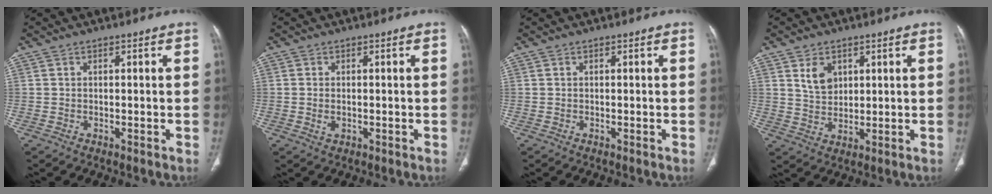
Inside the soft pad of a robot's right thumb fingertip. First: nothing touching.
{"total": 1.8, "force": [-0.2, 1.1, 1.3], "torque": [-0.029, 0.001, -0.002]}
{"total": 0.0}
{"total": 5.3, "force": [2.4, 3.7, 2.9], "torque": [-0.036, -0.018, 0.051]}